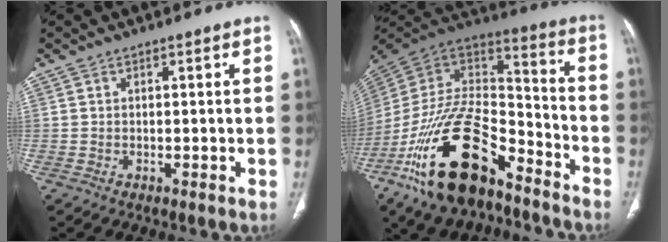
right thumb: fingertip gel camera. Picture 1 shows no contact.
{"total": 26.2, "force": [-15.1, 12.2, 17.6], "torque": [-0.343, 0.058, -0.266]}